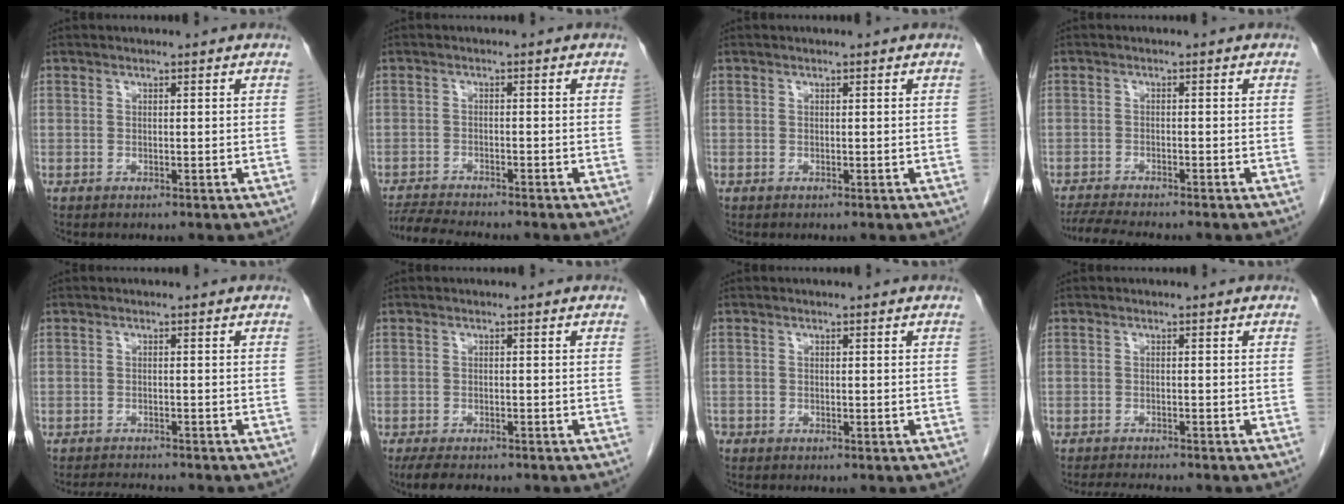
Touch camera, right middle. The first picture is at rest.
{"total": 6.8, "force": [-6.4, -0.1, 2.3], "torque": [-0.040, -0.017, -0.105]}
{"total": 0.0}
{"total": 7.5, "force": [-6.8, 0.5, 3.3], "torque": [-0.054, -0.016, -0.107]}
{"total": 4.5, "force": [-4.3, 0.4, 1.1], "torque": [-0.018, -0.011, -0.067]}
{"total": 5.6, "force": [-4.7, 1.6, 2.7], "torque": [-0.044, -0.011, -0.070]}
{"total": 1.0, "force": [-0.8, 0.6, 0.2], "torque": [-0.008, 0.000, -0.015]}
{"total": 5.5, "force": [-5.2, 0.4, 2.0], "torque": [-0.028, -0.013, -0.079]}